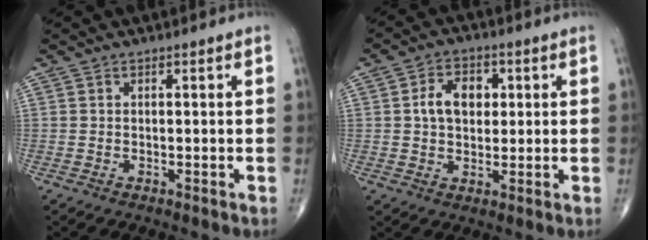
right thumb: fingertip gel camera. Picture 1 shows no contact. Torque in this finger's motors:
{"motor_torque": [0.14, 0.17, 0.63, 0.24, 0.06]}